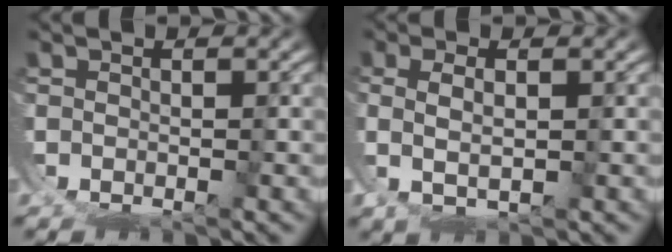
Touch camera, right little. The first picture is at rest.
{"total": 2.7, "force": [2.1, -0.4, 1.6], "torque": [-0.050, 0.004, 0.040]}